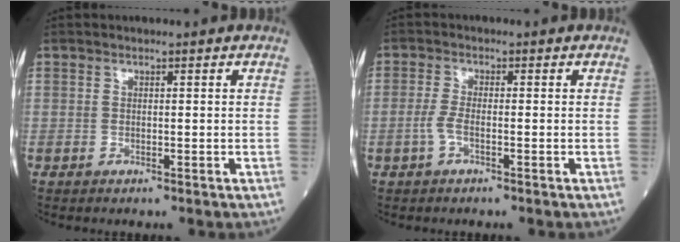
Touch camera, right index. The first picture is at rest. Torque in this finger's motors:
{"motor_torque": [-0.04, -0.06, -0.06, 0.00]}